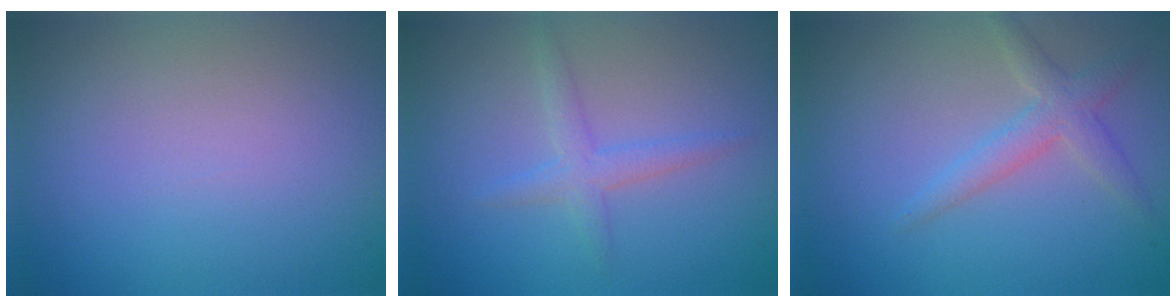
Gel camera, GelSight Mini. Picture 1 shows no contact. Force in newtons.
{"total": 1.9, "press": 1.9, "slide": 0.1}
{"total": 2.5, "press": 2.5, "slide": 0.1}